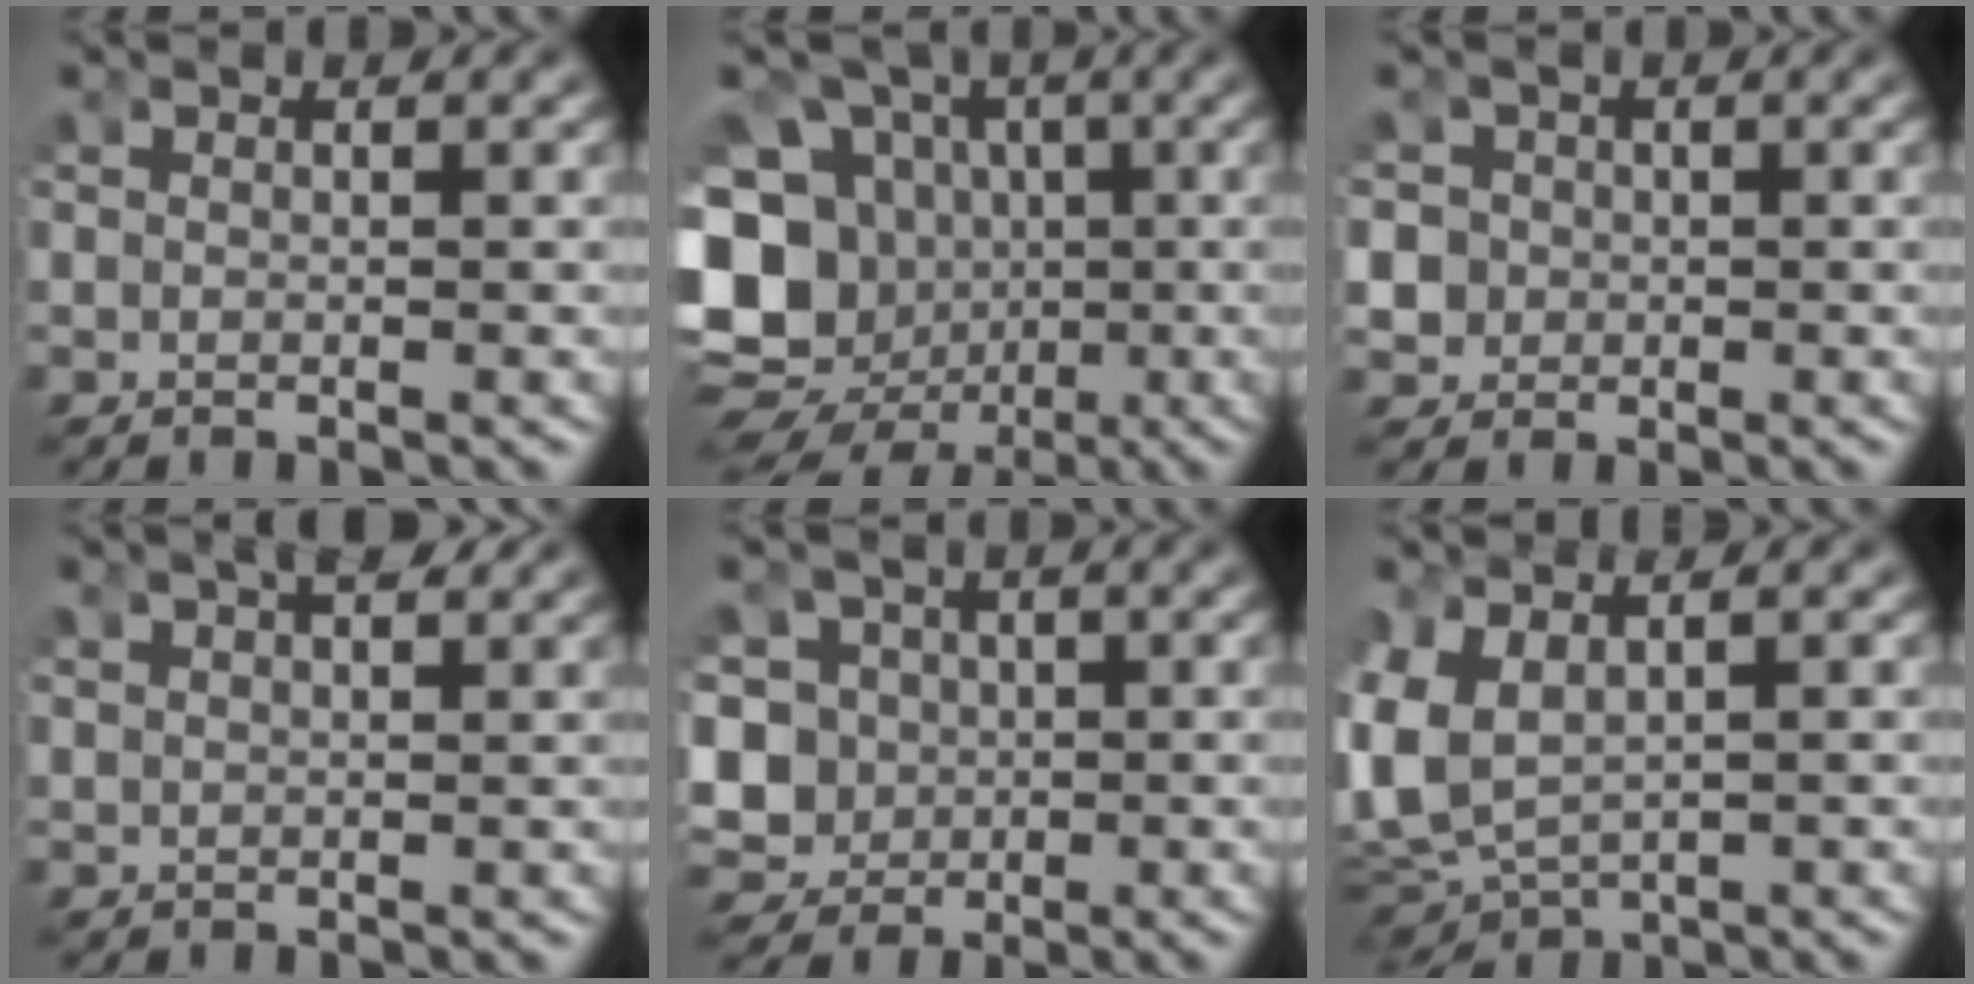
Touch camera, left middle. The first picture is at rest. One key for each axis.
{"total": 20.1, "fx": -4.0, "fy": 17.8, "fz": 8.5, "tx": -0.214, "ty": -0.083, "tz": -0.059}
{"total": 5.5, "fx": -0.3, "fy": 5.2, "fz": 1.6, "tx": -0.062, "ty": -0.015, "tz": -0.007}
{"total": 3.1, "fx": 2.0, "fy": 1.1, "fz": 2.0, "tx": -0.021, "ty": 0.006, "tz": 0.033}
{"total": 12.5, "fx": -1.0, "fy": 11.8, "fz": 3.9, "tx": -0.134, "ty": -0.047, "tz": -0.019}
{"total": 9.9, "fx": -1.5, "fy": 8.6, "fz": 4.6, "tx": -0.167, "ty": -0.048, "tz": -0.012}